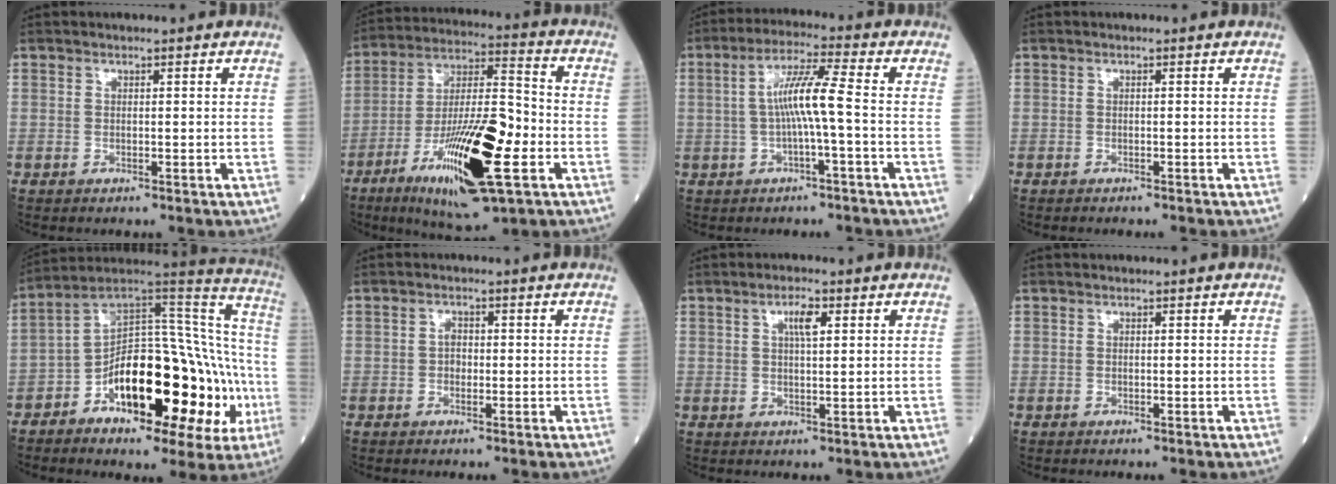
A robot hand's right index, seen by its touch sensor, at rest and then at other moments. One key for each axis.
{"total": 19.7, "fx": -7.6, "fy": 3.8, "fz": 17.8, "tx": -0.335, "ty": -0.020, "tz": -0.122}
{"total": 7.1, "fx": -0.6, "fy": -0.3, "fz": 7.0, "tx": -0.136, "ty": 0.015, "tz": -0.012}
{"total": 1.8, "fx": -1.6, "fy": 0.1, "fz": 0.8, "tx": -0.011, "ty": -0.001, "tz": -0.019}
{"total": 26.9, "fx": -8.0, "fy": 10.0, "fz": 23.6, "tx": -0.294, "ty": 0.036, "tz": -0.106}
{"total": 1.4, "fx": -0.1, "fy": 1.0, "fz": 0.9, "tx": -0.010, "ty": 0.006, "tz": -0.002}
{"total": 3.2, "fx": 1.3, "fy": 0.7, "fz": 2.9, "tx": -0.056, "ty": 0.003, "tz": 0.024}
{"total": 0.0}